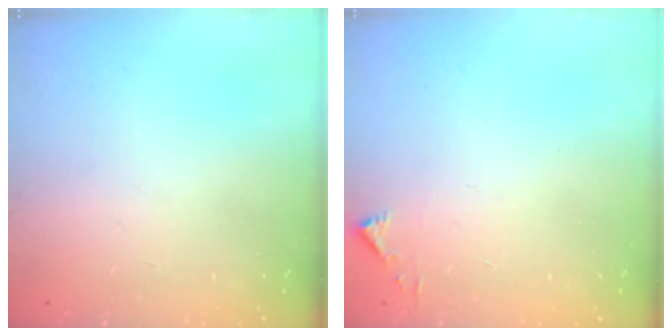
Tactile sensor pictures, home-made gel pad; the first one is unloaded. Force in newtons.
{"total": 2.3, "press": 2.3, "slide": 0.2}